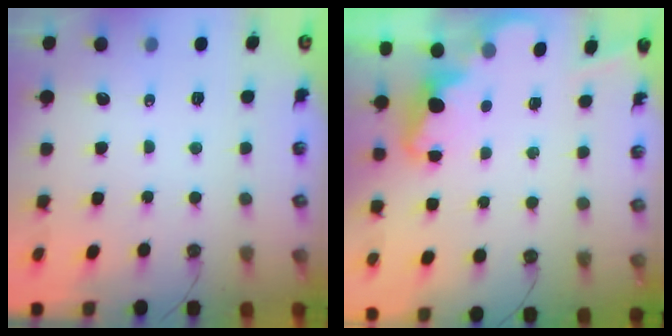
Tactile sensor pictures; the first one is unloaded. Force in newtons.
{"total": 2.4, "press": 2.3, "slide": 0.6}